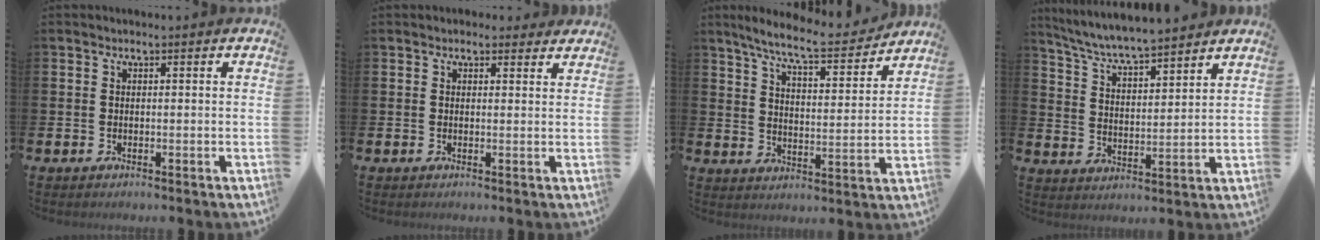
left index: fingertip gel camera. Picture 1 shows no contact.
{"total": 1.2, "force": [1.0, 0.7, 0.1], "torque": [0.004, 0.003, 0.017]}
{"total": 8.0, "force": [7.1, 0.7, 3.4], "torque": [-0.090, -0.042, 0.122]}
{"total": 6.2, "force": [6.0, 0.1, 1.5], "torque": [-0.059, -0.041, 0.105]}